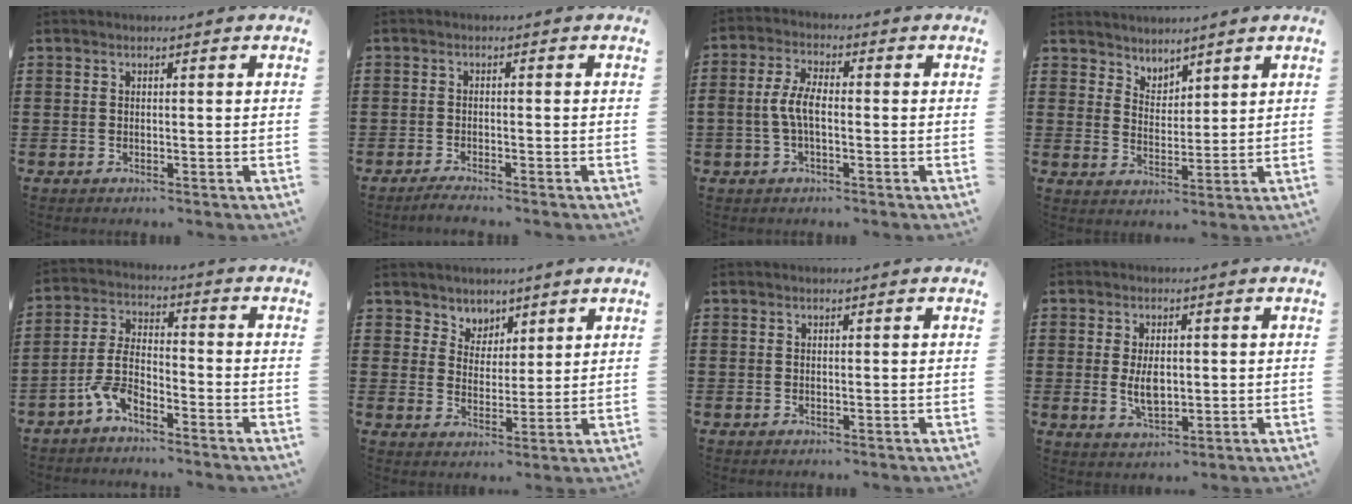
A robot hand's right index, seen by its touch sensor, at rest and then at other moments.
{"total": 1.6, "force": [-1.6, -0.2, 0.3], "torque": [-0.004, -0.001, -0.030]}
{"total": 5.0, "force": [-0.8, 2.2, 4.4], "torque": [-0.108, -0.003, -0.022]}
{"total": 3.3, "force": [3.1, 0.9, -0.6], "torque": [-0.001, -0.004, 0.059]}
{"total": 5.8, "force": [-4.1, 2.1, 3.5], "torque": [-0.088, 0.004, -0.085]}
{"total": 4.4, "force": [3.3, 2.9, -0.3], "torque": [-0.017, 0.001, 0.061]}
{"total": 0.0}
{"total": 4.9, "force": [0.0, 2.6, 4.2], "torque": [-0.087, -0.002, -0.005]}